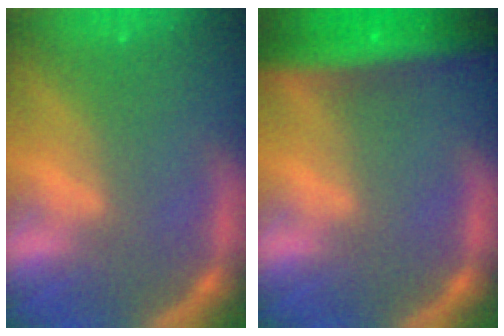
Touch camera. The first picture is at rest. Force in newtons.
{"total": 9.0}